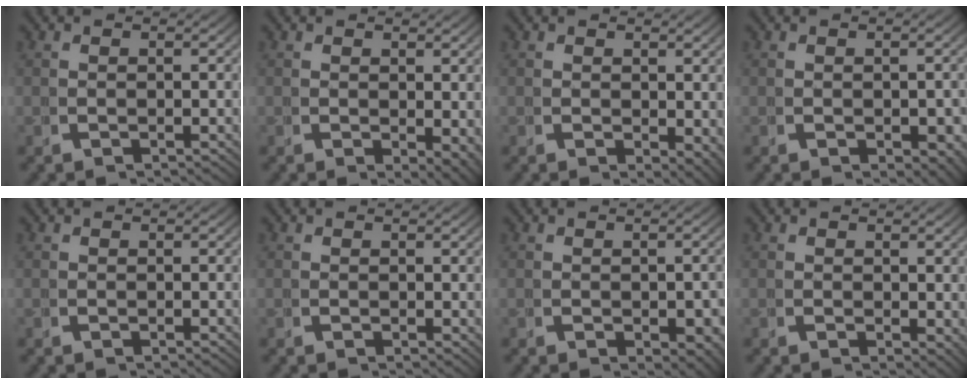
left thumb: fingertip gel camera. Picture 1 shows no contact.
{"total": 2.4, "force": [0.3, 1.2, 2.0], "torque": [-0.026, -0.016, 0.014]}
{"total": 2.2, "force": [0.5, 1.4, 1.7], "torque": [-0.018, -0.015, 0.016]}
{"total": 1.7, "force": [-0.1, 1.2, 1.3], "torque": [-0.016, -0.011, 0.002]}
{"total": 0.0}
{"total": 0.5, "force": [0.4, 0.3, 0.2], "torque": [-0.002, -0.004, 0.008]}
{"total": 2.2, "force": [-0.2, 1.4, 1.7], "torque": [-0.025, -0.016, 0.004]}
{"total": 1.2, "force": [0.6, 0.7, 0.8], "torque": [-0.007, -0.008, 0.013]}